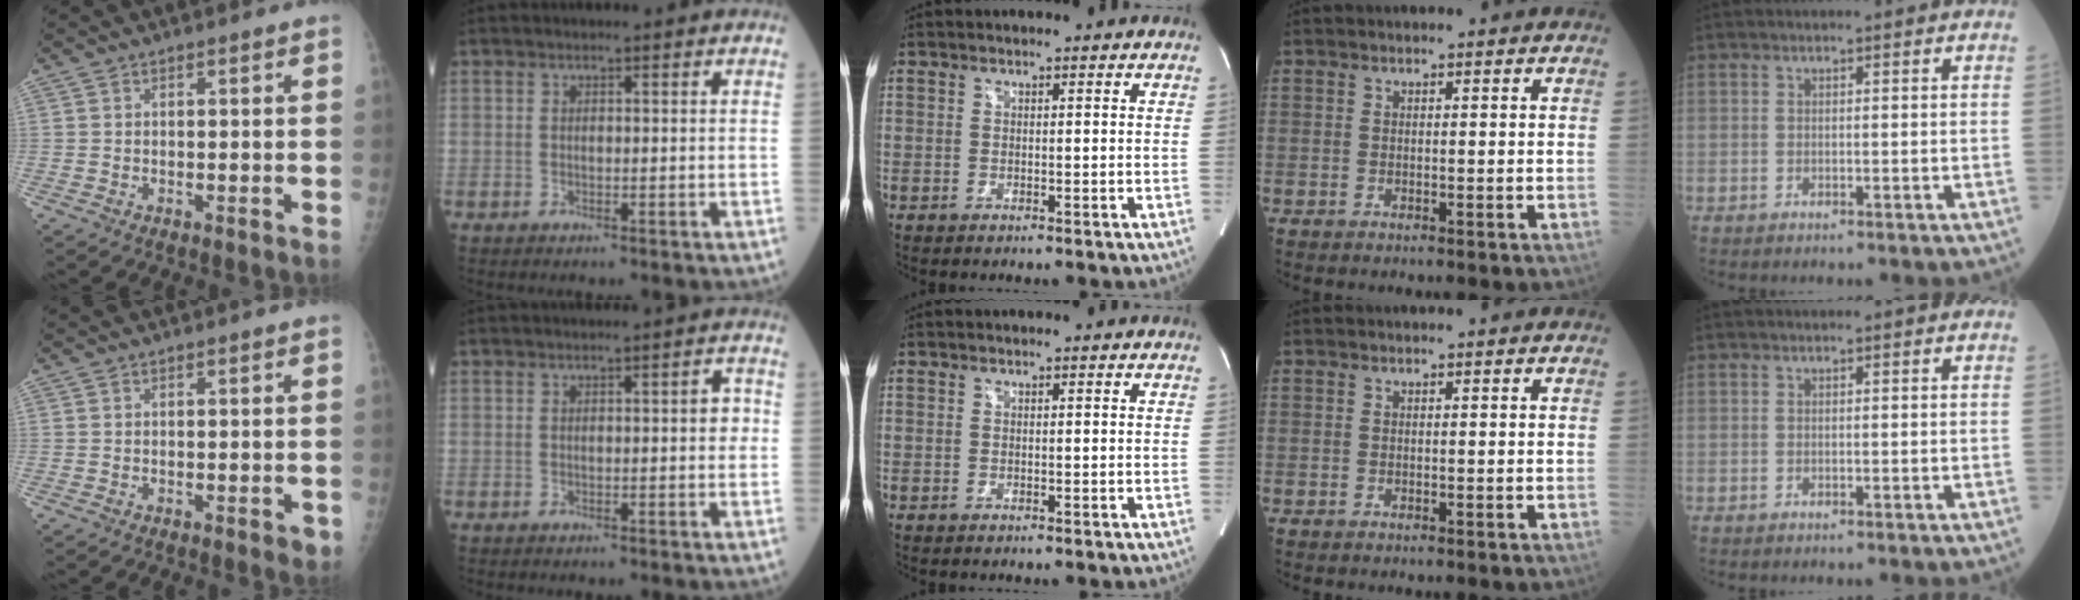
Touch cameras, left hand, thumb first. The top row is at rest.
{"thumb": {"total": 2.0, "force": [-0.7, 0.8, 1.6], "torque": [-0.012, -0.001, -0.006]}, "index": {"total": 1.9, "force": [0.0, 0.6, 1.8], "torque": [-0.016, 0.005, -0.002]}}